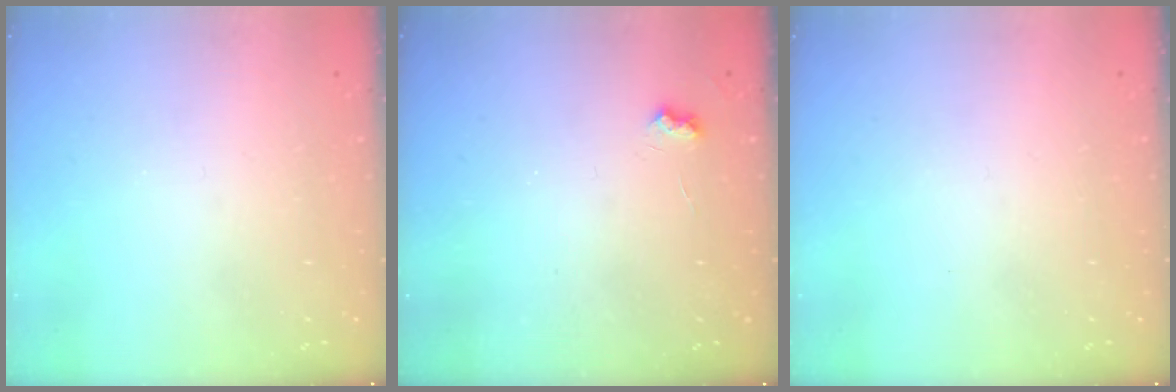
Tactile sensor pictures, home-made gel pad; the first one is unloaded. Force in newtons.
{"total": 3.3, "press": 3.3, "slide": 0.6}
{"total": 0.0}